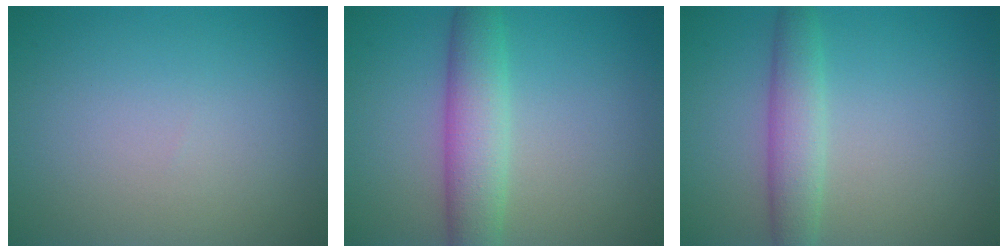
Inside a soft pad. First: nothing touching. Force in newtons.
{"total": 4.8, "press": 4.8, "slide": 0.1}
{"total": 3.3, "press": 3.3, "slide": 0.1}